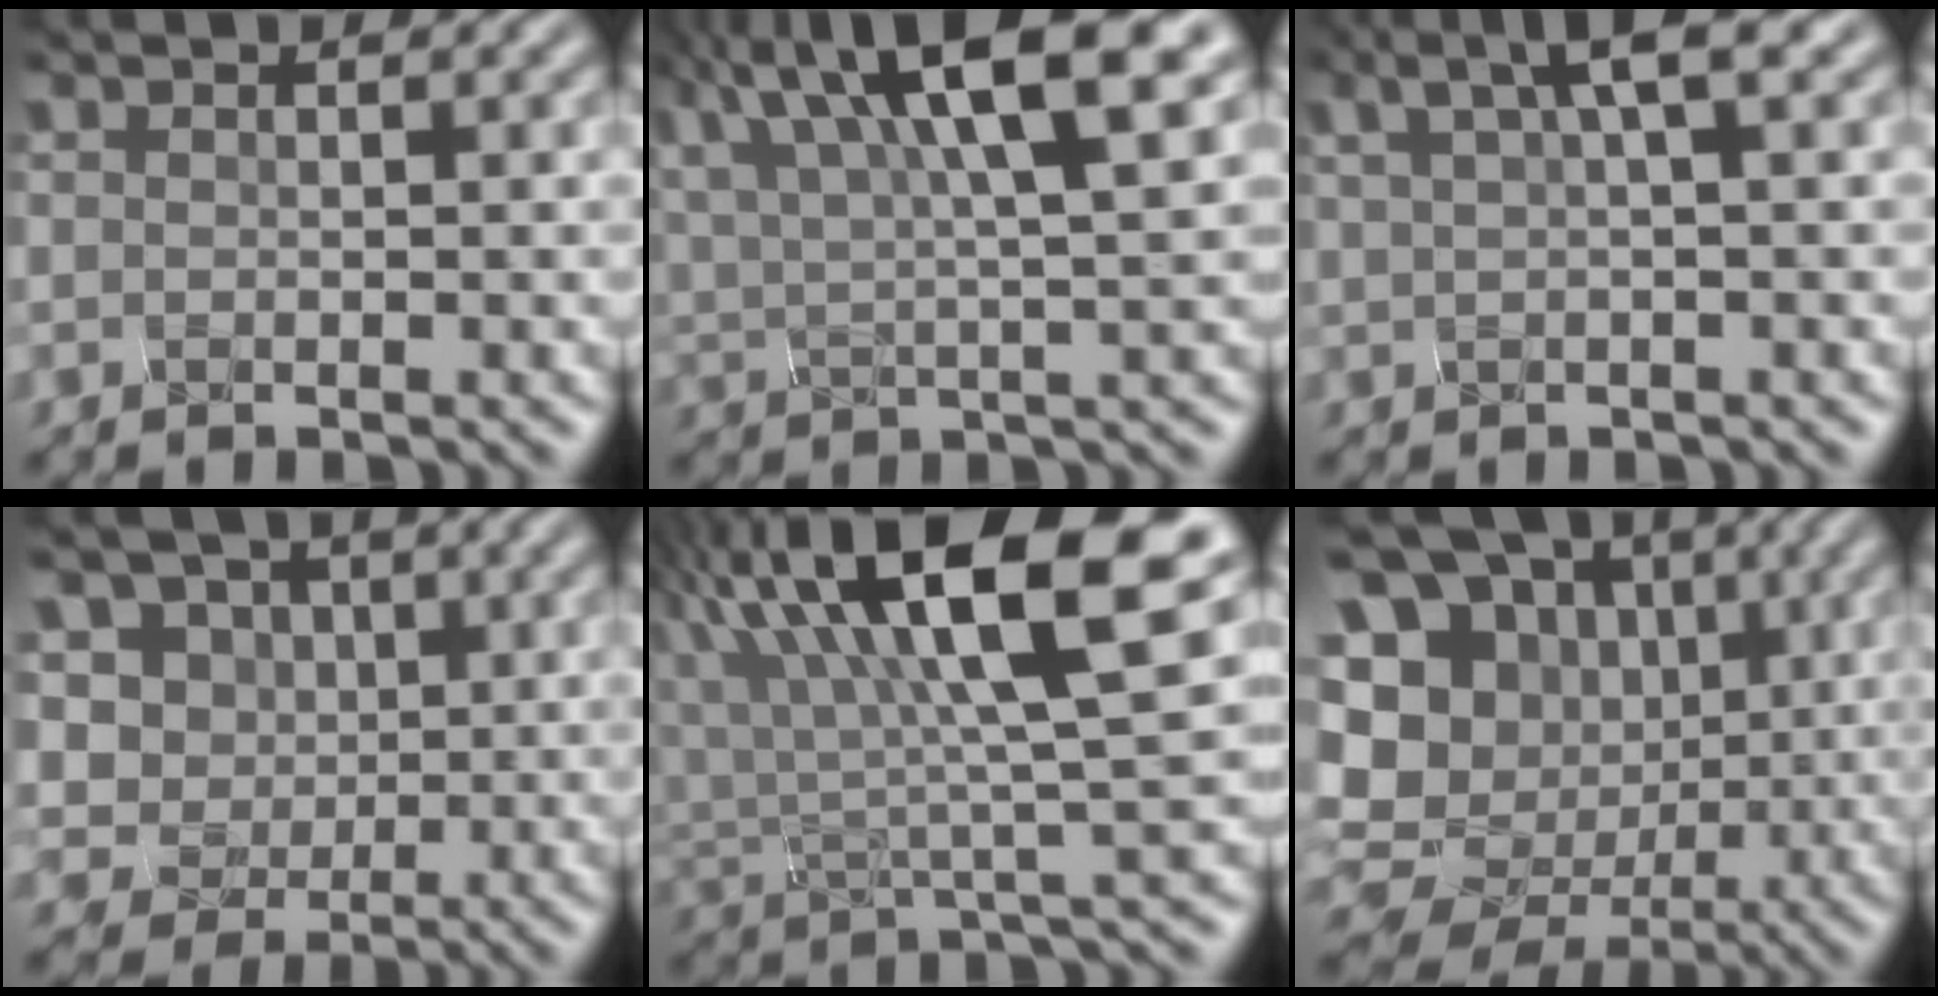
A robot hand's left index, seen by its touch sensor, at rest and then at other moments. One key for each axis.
{"total": 11.5, "fx": 6.6, "fy": 2.6, "fz": 9.1, "tx": -0.166, "ty": 0.019, "tz": 0.123}
{"total": 3.3, "fx": 1.9, "fy": -0.1, "fz": 2.7, "tx": -0.049, "ty": 0.010, "tz": 0.043}
{"total": 7.4, "fx": 4.2, "fy": 5.7, "fz": 2.3, "tx": -0.063, "ty": 0.003, "tz": 0.069}
{"total": 12.7, "fx": 6.2, "fy": 2.9, "fz": 10.7, "tx": -0.200, "ty": 0.017, "tz": 0.114}
{"total": 16.9, "fx": 0.7, "fy": 15.4, "fz": 6.8, "tx": -0.196, "ty": 0.026, "tz": 0.022}